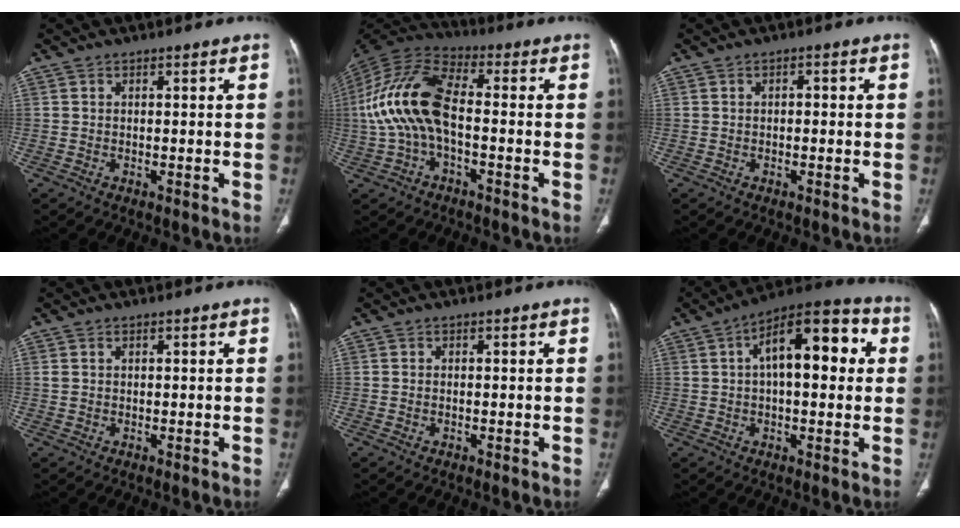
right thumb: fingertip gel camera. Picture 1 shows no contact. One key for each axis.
{"total": 15.7, "fx": -1.3, "fy": 8.0, "fz": 13.4, "tx": -0.285, "ty": 0.037, "tz": -0.031}
{"total": 1.2, "fx": 0.1, "fy": 0.8, "fz": 0.9, "tx": -0.011, "ty": 0.006, "tz": -0.002}
{"total": 1.3, "fx": 0.6, "fy": 0.8, "fz": 0.8, "tx": -0.021, "ty": 0.005, "tz": 0.018}
{"total": 0.0}
{"total": 16.5, "fx": 3.5, "fy": 7.4, "fz": 14.3, "tx": -0.187, "ty": 0.032, "tz": 0.044}